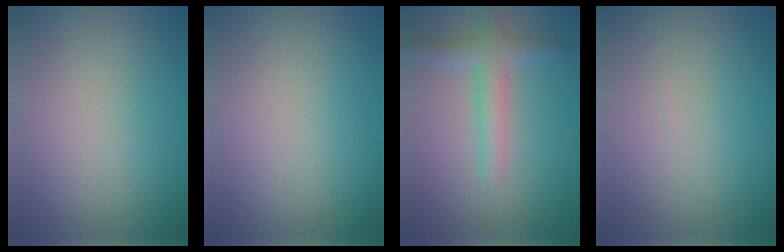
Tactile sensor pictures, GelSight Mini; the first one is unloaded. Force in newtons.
{"total": 0.0}
{"total": 2.8, "press": 2.8, "slide": 0.1}
{"total": 0.0}